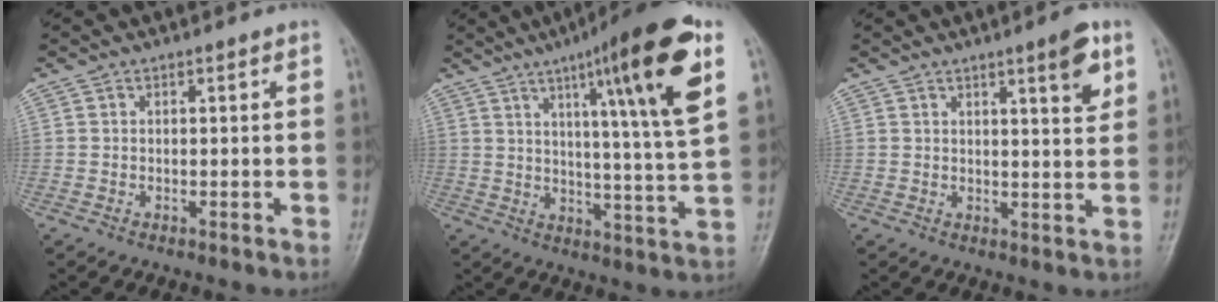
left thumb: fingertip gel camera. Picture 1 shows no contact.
{"total": 19.3, "force": [8.7, 1.6, 17.2], "torque": [-0.243, -0.030, 0.121]}
{"total": 6.1, "force": [3.2, 1.2, 5.0], "torque": [-0.063, -0.018, 0.044]}